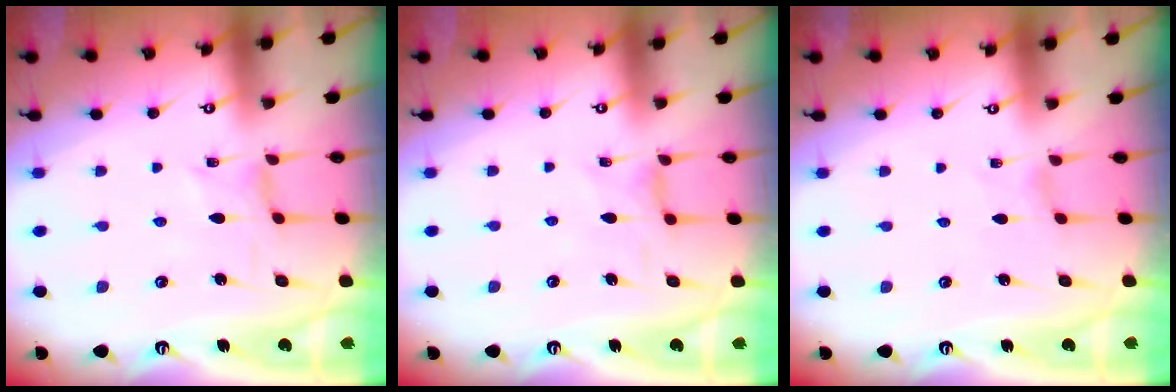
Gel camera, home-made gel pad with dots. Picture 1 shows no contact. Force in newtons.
{"total": 0.8, "press": 0.7, "slide": 0.2}
{"total": 0.7, "press": 0.6, "slide": 0.2}